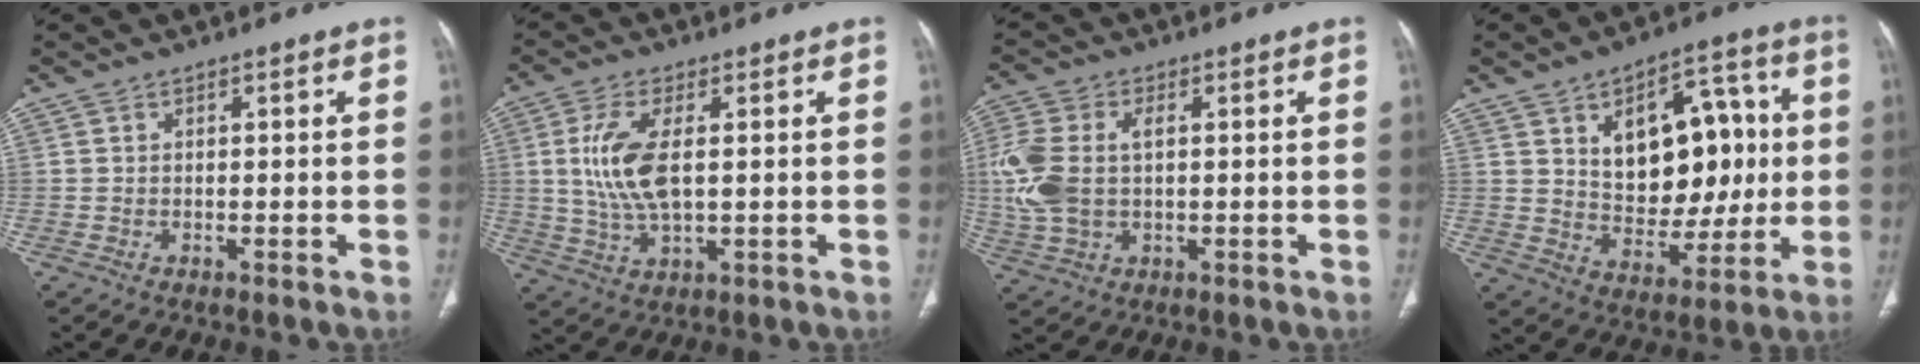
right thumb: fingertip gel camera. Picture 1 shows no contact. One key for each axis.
{"total": 9.9, "fx": 1.3, "fy": 4.3, "fz": 8.8, "tx": -0.197, "ty": -0.009, "tz": 0.031}
{"total": 11.4, "fx": 0.9, "fy": 7.0, "fz": 8.9, "tx": -0.225, "ty": 0.012, "tz": 0.022}
{"total": 18.7, "fx": 3.3, "fy": 11.6, "fz": 14.3, "tx": -0.145, "ty": 0.003, "tz": 0.061}